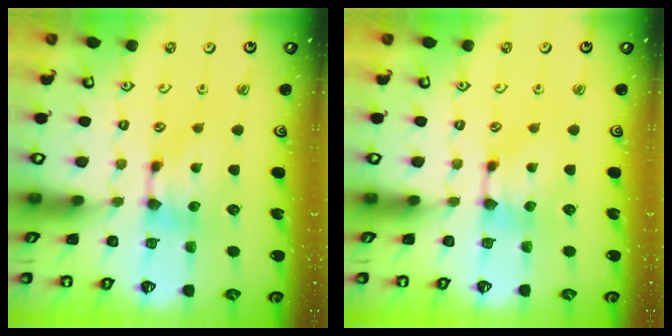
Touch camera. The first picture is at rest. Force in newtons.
{"total": 0.0}